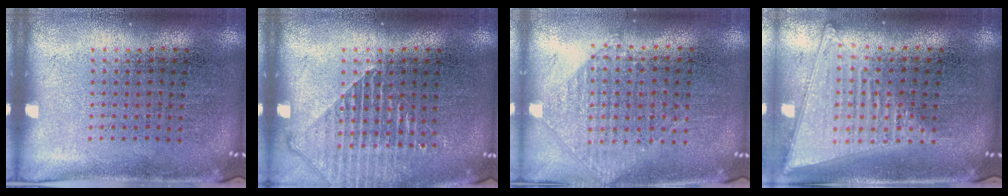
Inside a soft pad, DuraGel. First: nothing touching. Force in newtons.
{"total": 1.3, "press": 1.3, "slide": 0.4}
{"total": 0.9, "press": 0.8, "slide": 0.3}
{"total": 1.7, "press": 1.6, "slide": 0.6}